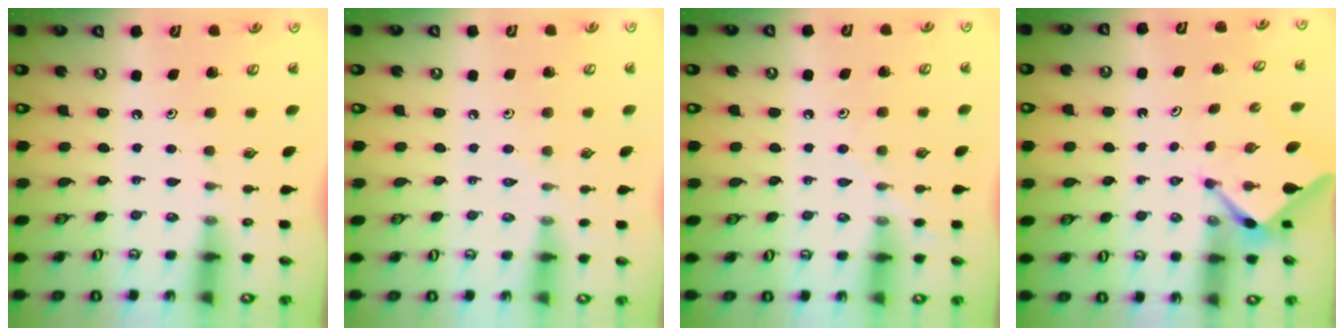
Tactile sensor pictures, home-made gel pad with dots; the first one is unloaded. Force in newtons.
{"total": 4.1, "press": 4.1, "slide": 0.7}
{"total": 5.5, "press": 5.4, "slide": 0.7}
{"total": 2.6, "press": 2.6, "slide": 0.3}